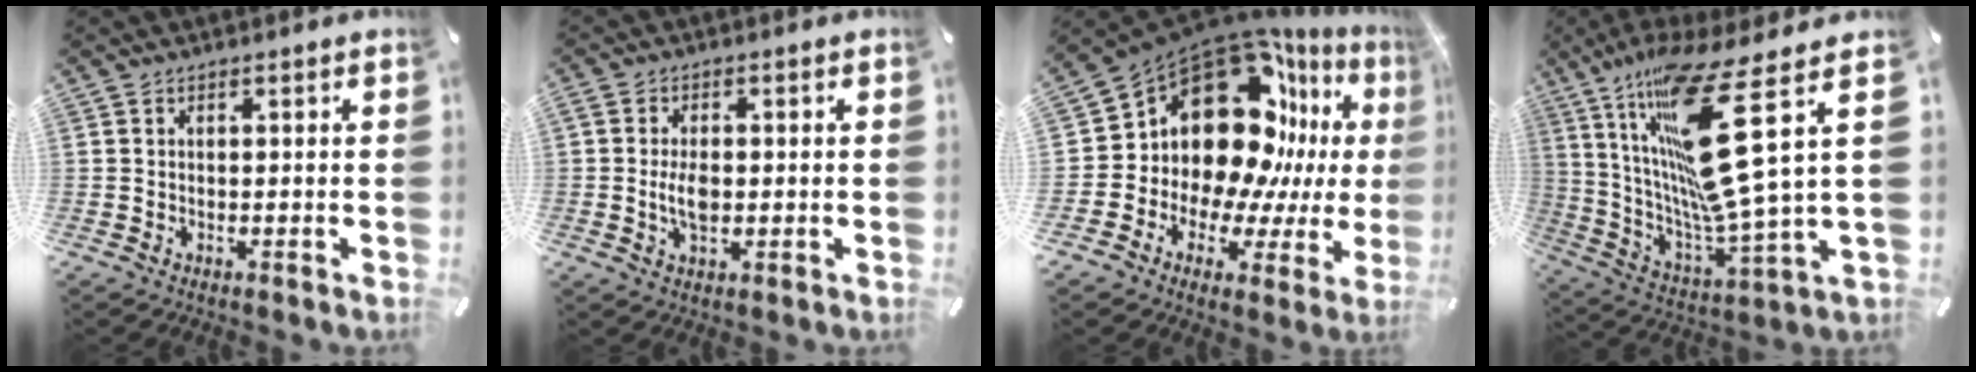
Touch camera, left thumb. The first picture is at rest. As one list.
[{"total": 5.2, "force": [-0.3, 3.0, 4.2], "torque": [-0.091, -0.006, -0.012]}, {"total": 20.5, "force": [8.9, 14.2, 11.9], "torque": [-0.211, -0.105, 0.167]}, {"total": 25.6, "force": [8.6, 6.6, 23.2], "torque": [-0.436, -0.068, 0.141]}]